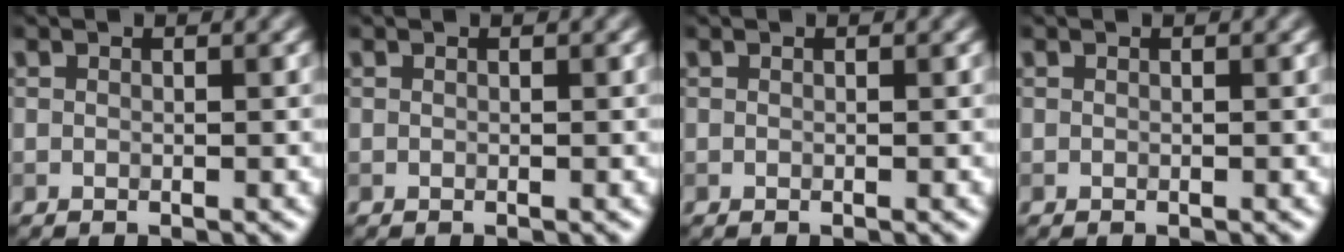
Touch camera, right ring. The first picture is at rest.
{"total": 0.0}
{"total": 0.0}
{"total": 0.0}